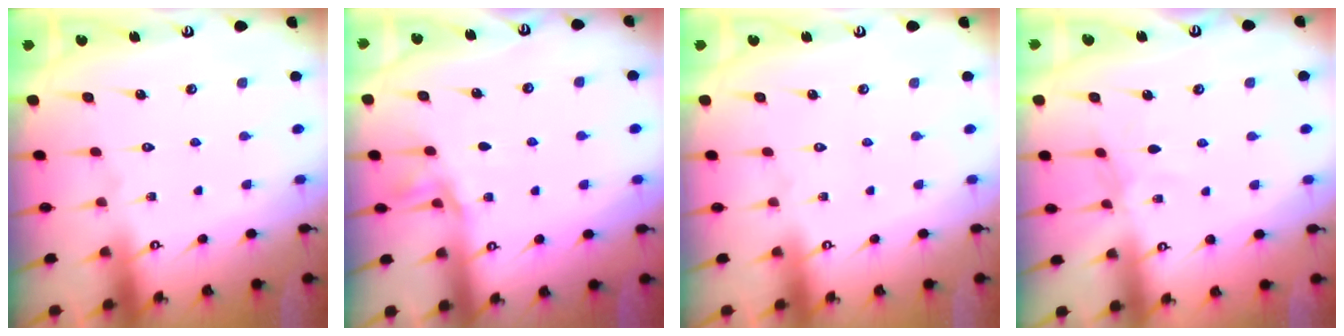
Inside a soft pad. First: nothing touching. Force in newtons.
{"total": 2.9, "press": 2.8, "slide": 0.4}
{"total": 0.0}
{"total": 2.7, "press": 2.7, "slide": 0.4}